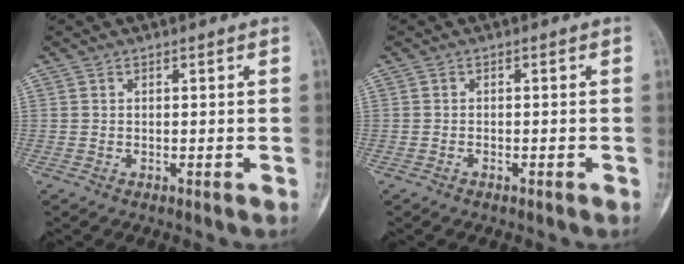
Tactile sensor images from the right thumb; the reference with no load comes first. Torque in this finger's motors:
{"motor_torque": [-0.34, -0.12, 0.16, 0.04, 0.04]}